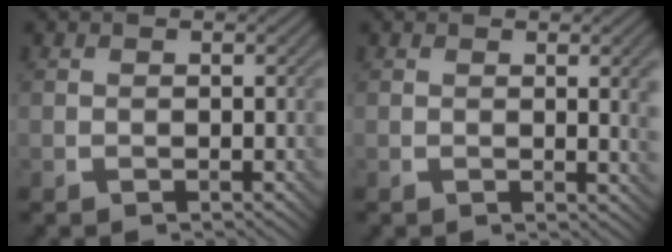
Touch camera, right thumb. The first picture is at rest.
{"total": 3.0, "force": [0.6, 0.5, 2.9], "torque": [-0.043, 0.002, 0.009]}